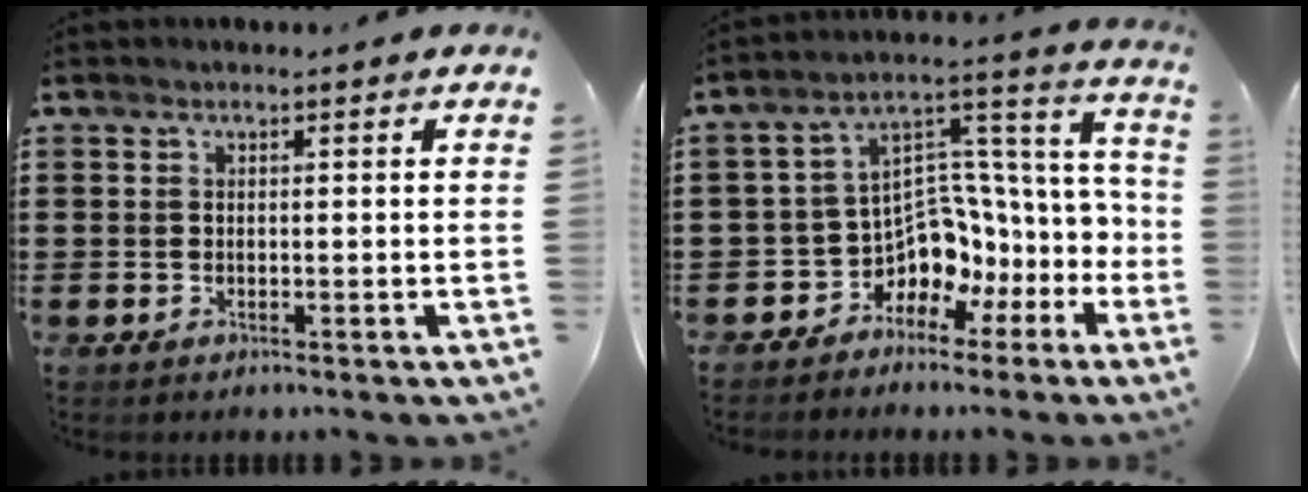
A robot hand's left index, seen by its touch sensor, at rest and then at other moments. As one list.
[{"total": 6.8, "force": [-3.0, 5.5, 2.7], "torque": [-0.073, -0.034, -0.054]}]